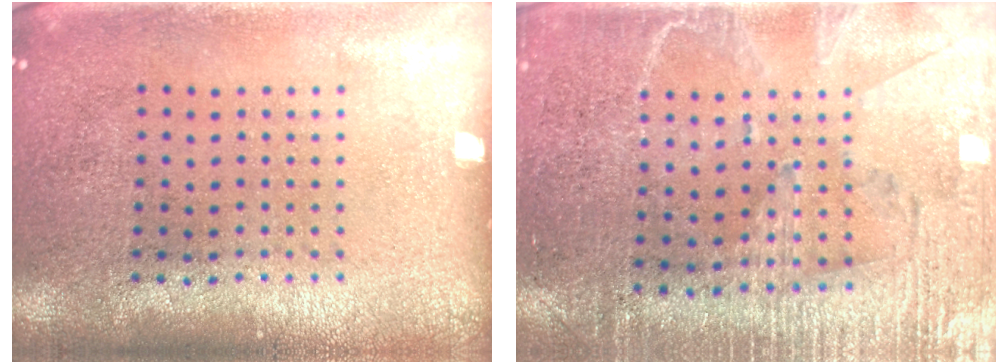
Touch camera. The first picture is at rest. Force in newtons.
{"total": 3.3, "press": 3.1, "slide": 1.4}